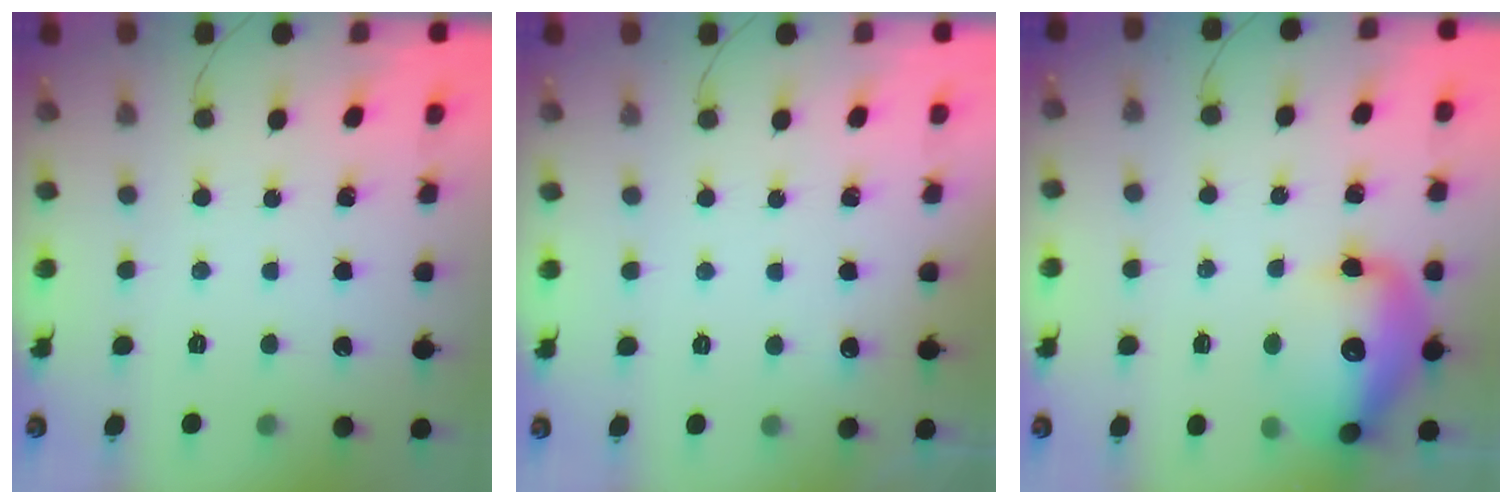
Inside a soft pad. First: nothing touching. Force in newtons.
{"total": 2.8, "press": 2.6, "slide": 1.2}
{"total": 15.7, "press": 15.4, "slide": 3.4}